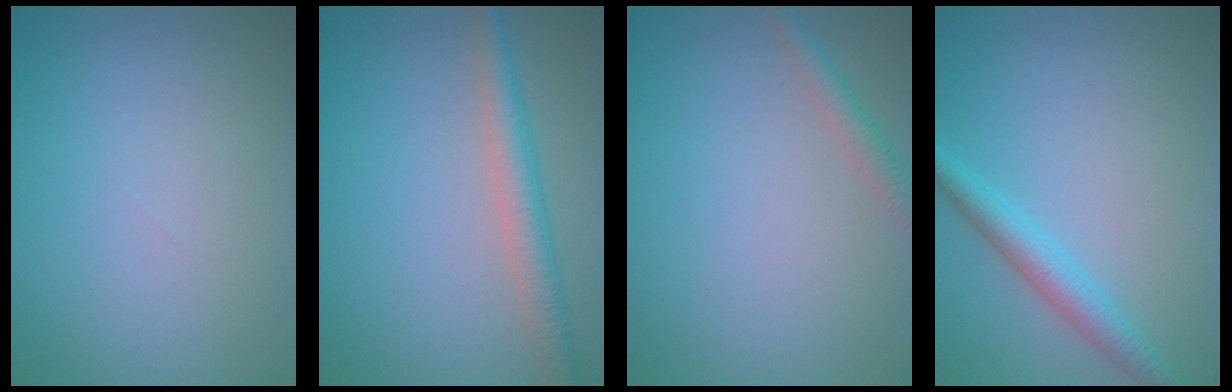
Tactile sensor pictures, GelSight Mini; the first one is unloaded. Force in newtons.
{"total": 3.5, "press": 3.5, "slide": 0.1}
{"total": 1.8, "press": 1.8, "slide": 0.1}
{"total": 2.9, "press": 2.9, "slide": 0.1}